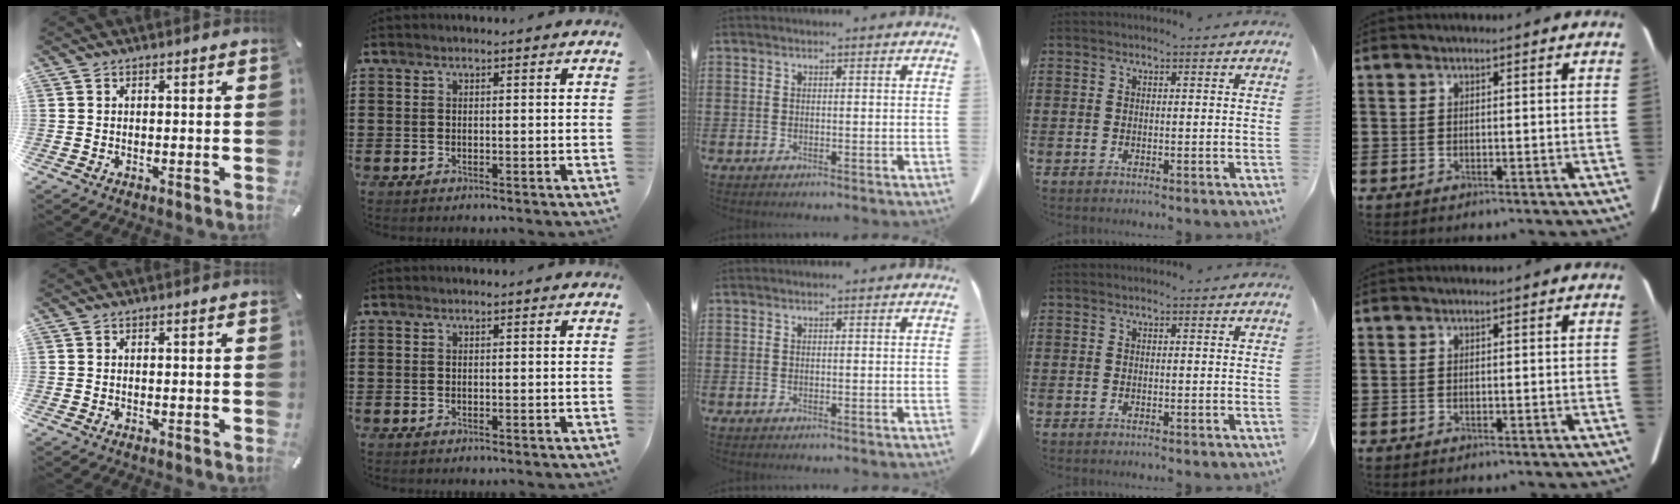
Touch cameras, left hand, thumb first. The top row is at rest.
{}